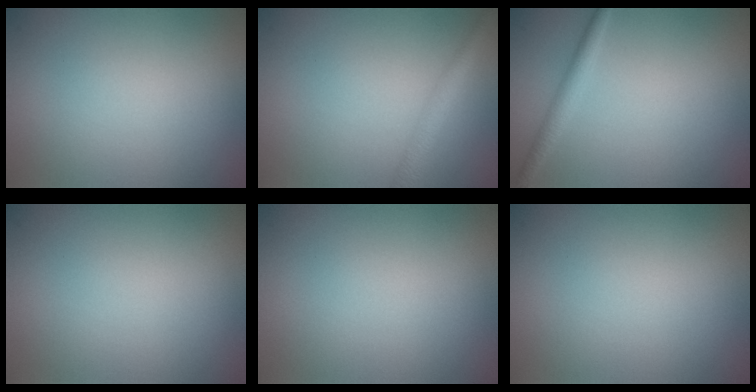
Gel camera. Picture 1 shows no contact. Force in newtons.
{"total": 2.0, "press": 2.0, "slide": 0.1}
{"total": 1.8, "press": 1.8, "slide": 0.0}
{"total": 0.0}
{"total": 0.0}
{"total": 0.0}